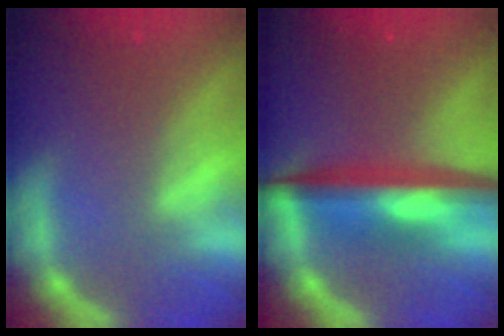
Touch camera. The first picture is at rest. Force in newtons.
{"total": 7.1}